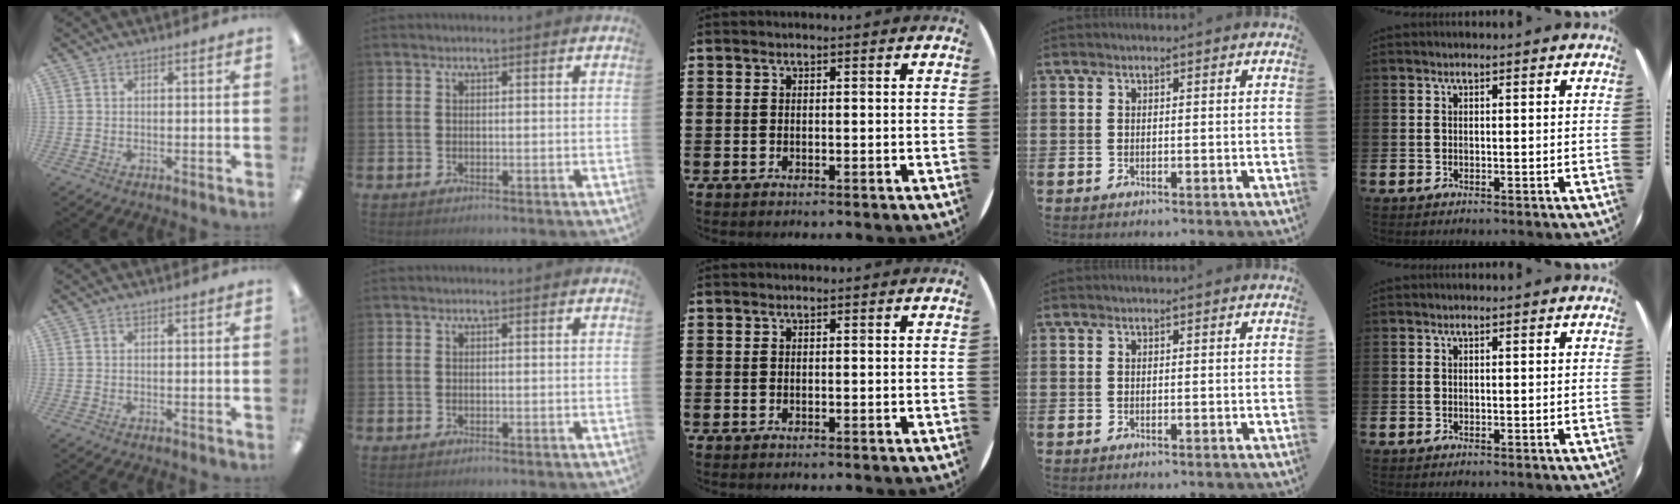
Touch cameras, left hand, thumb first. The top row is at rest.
{}